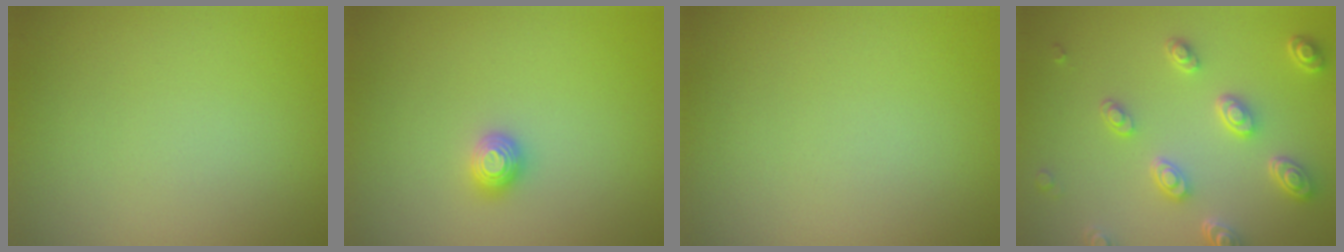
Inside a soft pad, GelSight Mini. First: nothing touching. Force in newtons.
{"total": 1.2, "press": 1.2, "slide": 0.2}
{"total": 0.0}
{"total": 4.6, "press": 3.7, "slide": 2.8}